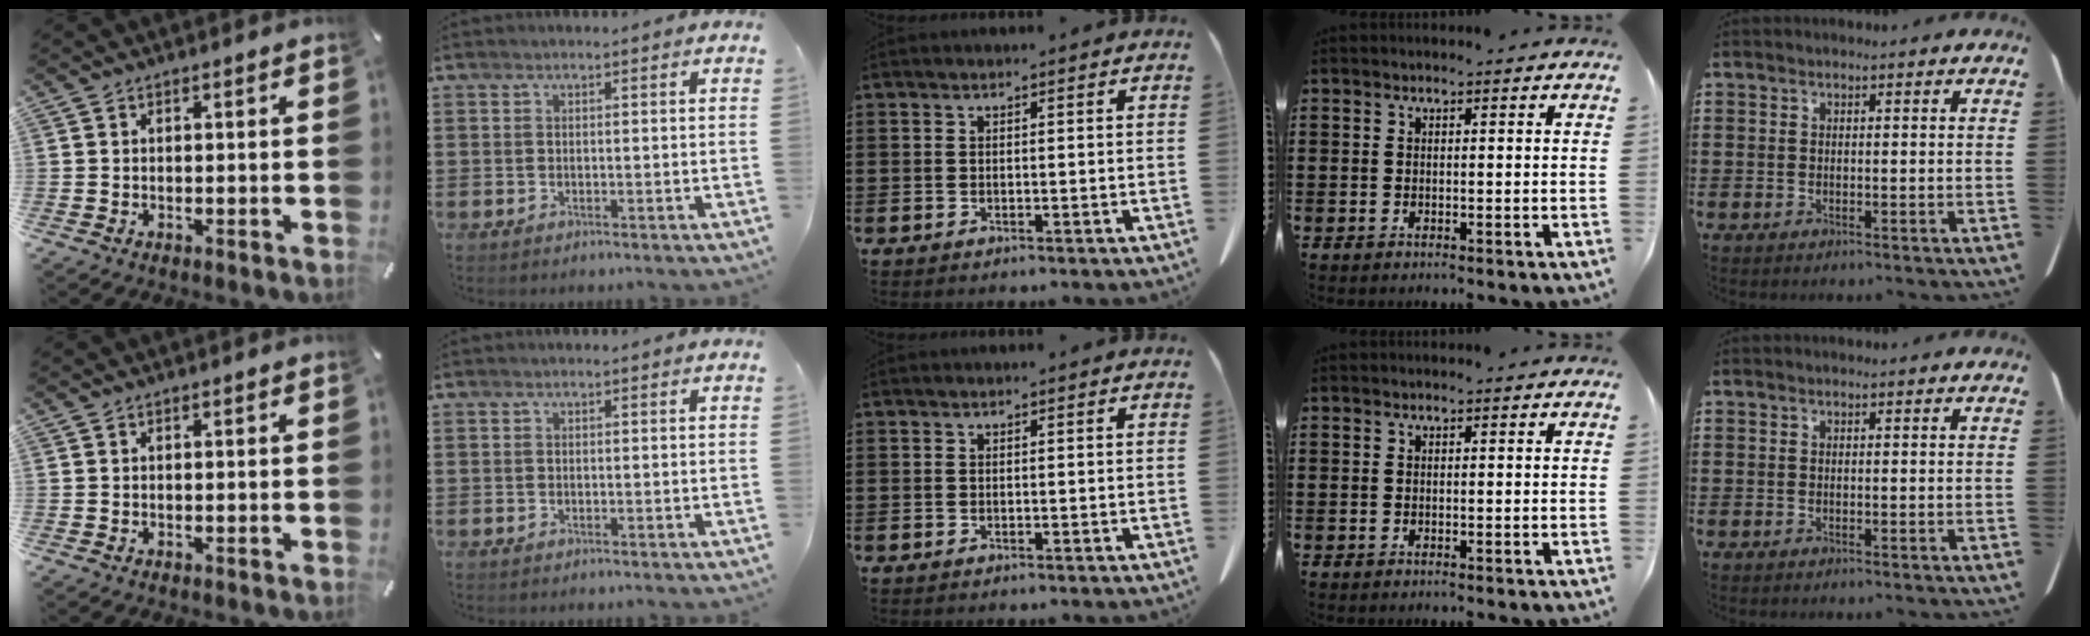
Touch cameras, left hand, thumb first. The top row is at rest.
{}